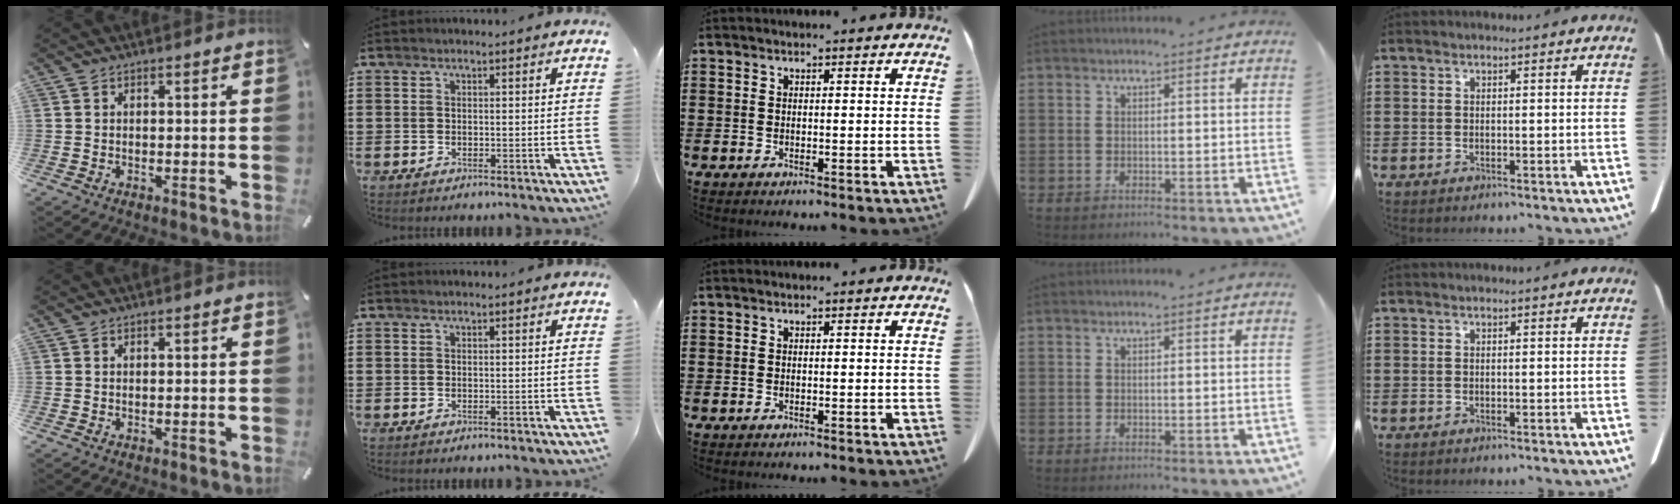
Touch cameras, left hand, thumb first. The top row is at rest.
{}